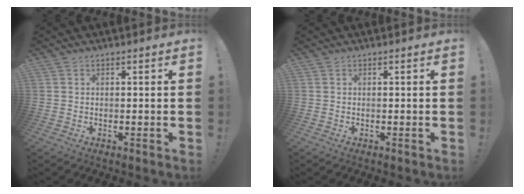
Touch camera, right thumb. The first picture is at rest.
{"total": 0.0}